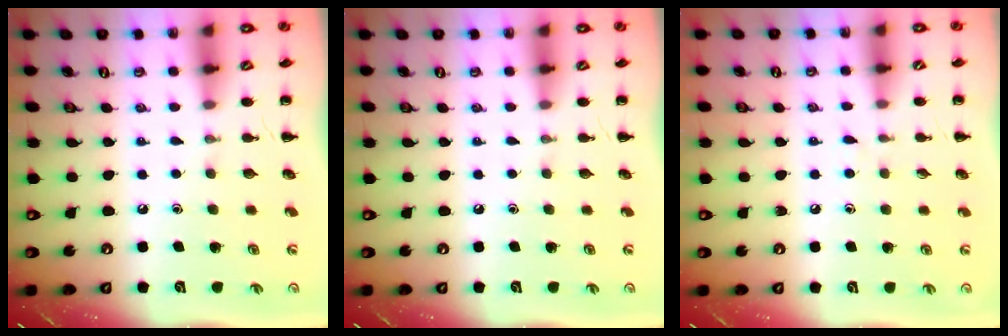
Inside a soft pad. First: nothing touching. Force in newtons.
{"total": 0.0}
{"total": 3.7, "press": 3.4, "slide": 1.6}